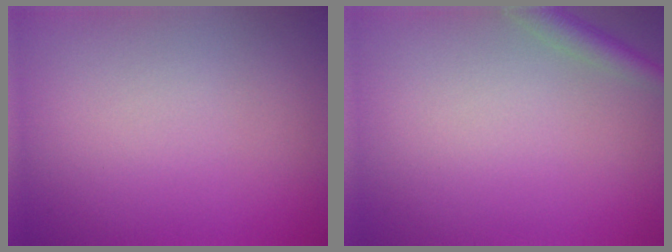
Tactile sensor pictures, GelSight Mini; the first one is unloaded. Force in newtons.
{"total": 2.0, "press": 2.0, "slide": 0.1}